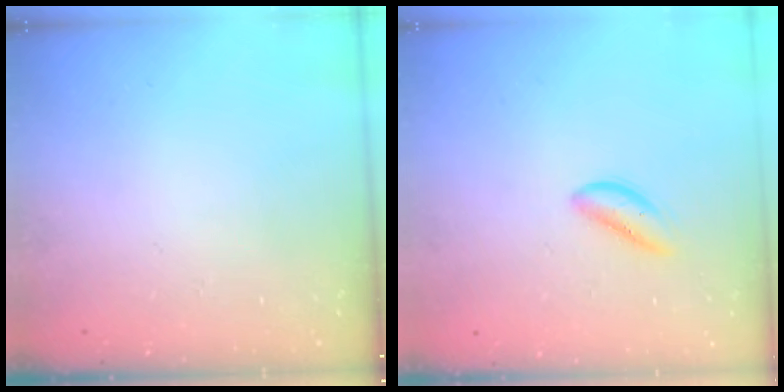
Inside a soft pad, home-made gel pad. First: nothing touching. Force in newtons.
{"total": 2.2, "press": 2.2, "slide": 0.4}